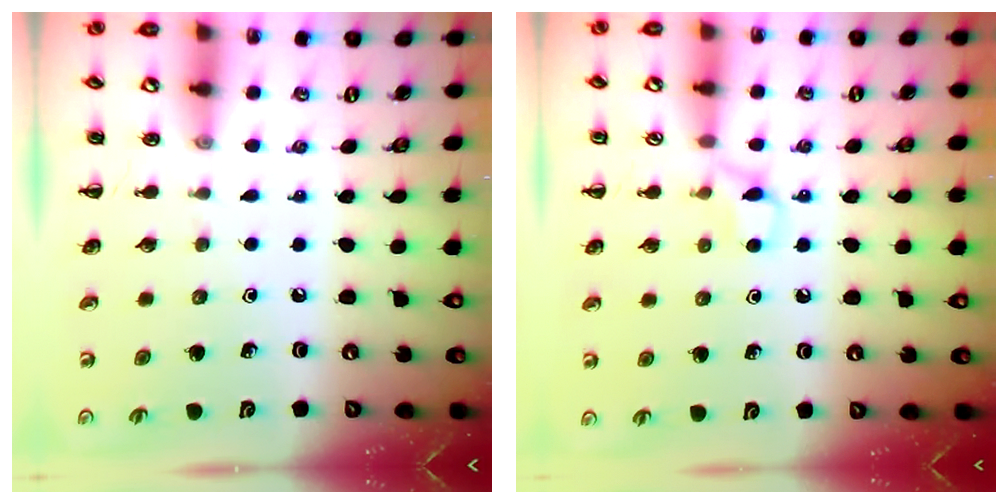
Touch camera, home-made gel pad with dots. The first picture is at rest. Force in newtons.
{"total": 4.0, "press": 3.7, "slide": 1.6}